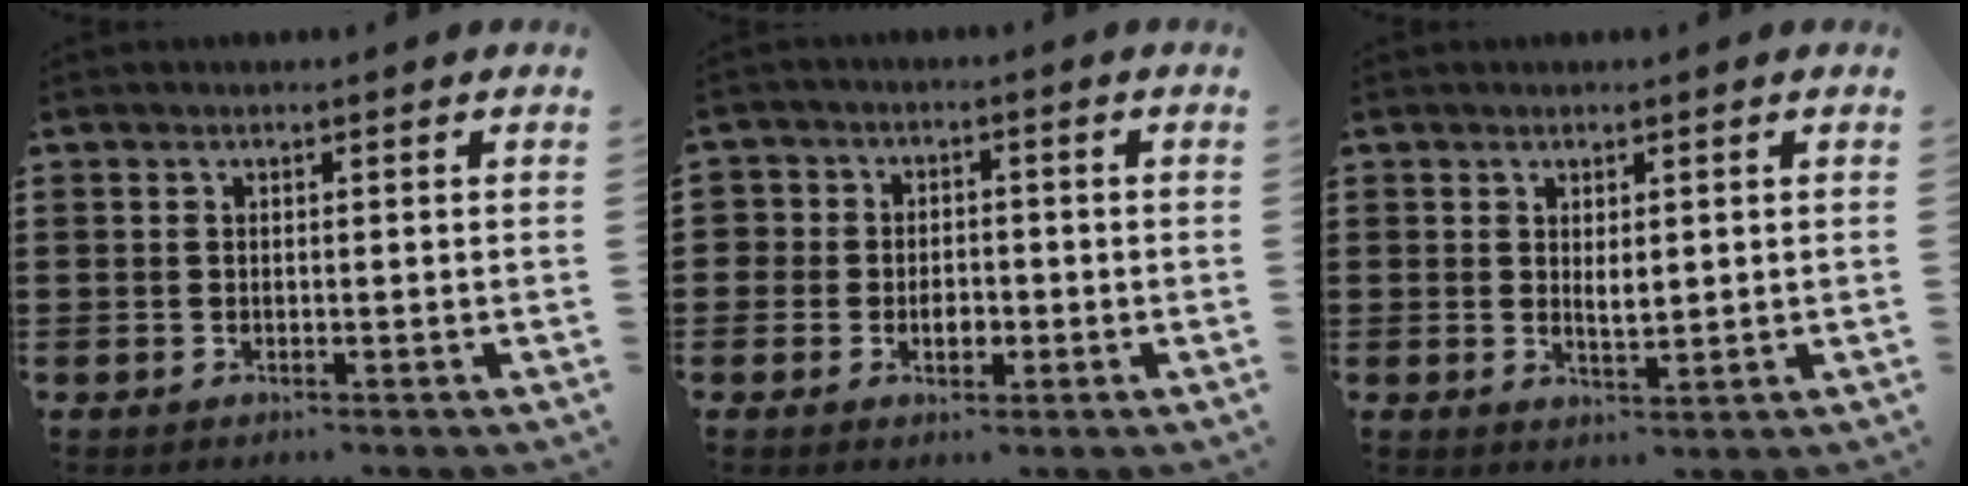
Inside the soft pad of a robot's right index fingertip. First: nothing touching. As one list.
[{"total": 3.2, "force": [-0.6, 3.0, 0.9], "torque": [-0.030, 0.010, -0.017]}, {"total": 2.0, "force": [0.8, 0.8, 1.6], "torque": [-0.033, 0.003, 0.013]}]